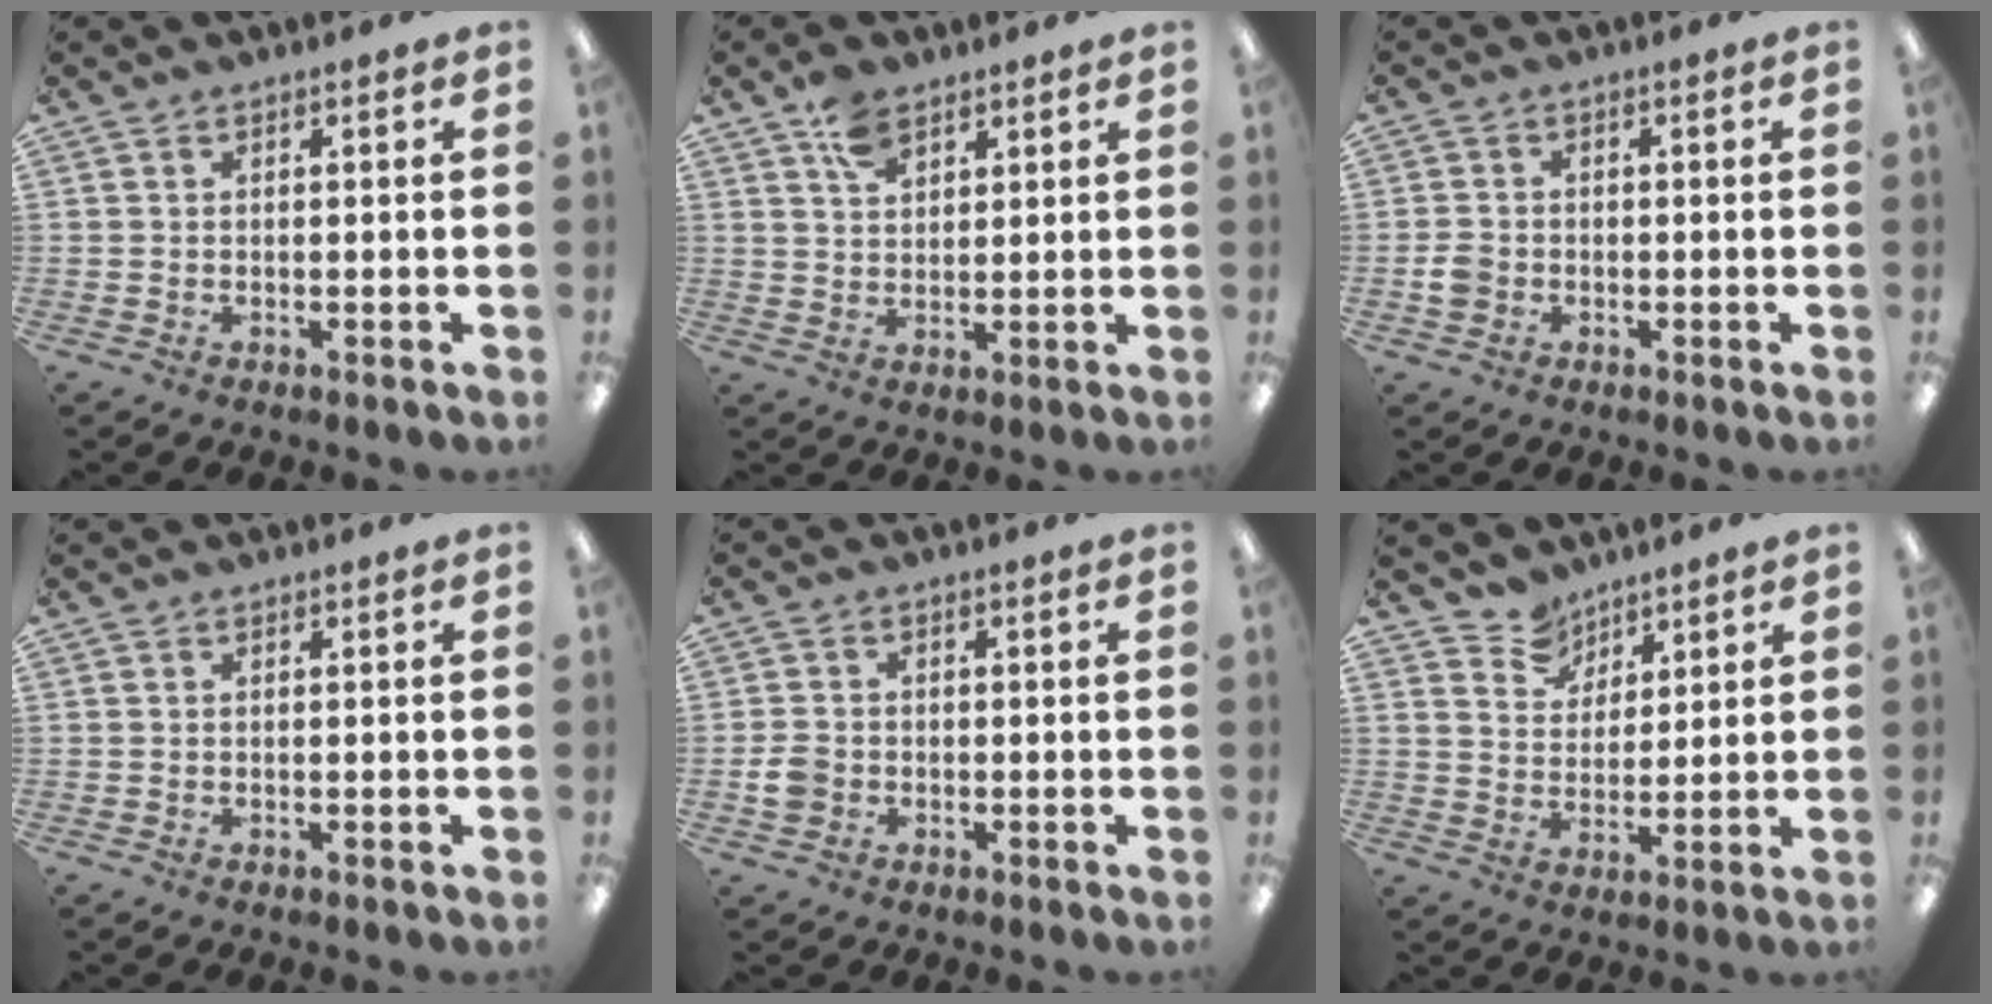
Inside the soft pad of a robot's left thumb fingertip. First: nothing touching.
{"total": 5.9, "force": [3.9, 3.4, 2.8], "torque": [-0.051, -0.009, 0.073]}
{"total": 2.9, "force": [-0.8, 2.4, 1.3], "torque": [-0.021, 0.006, -0.015]}
{"total": 0.0}
{"total": 3.6, "force": [-1.0, 3.0, 1.8], "torque": [-0.028, 0.008, -0.016]}
{"total": 7.2, "force": [6.0, 4.0, 0.0], "torque": [-0.015, -0.039, 0.115]}